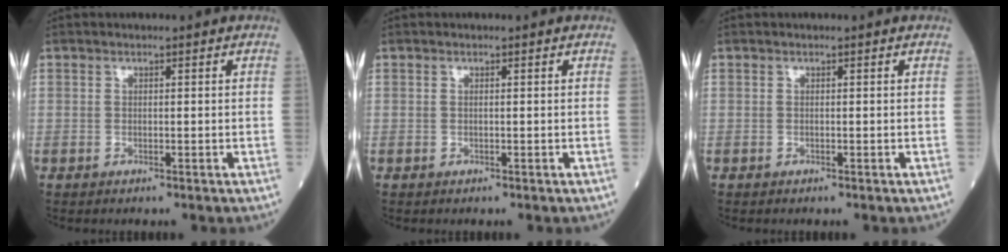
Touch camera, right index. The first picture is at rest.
{"total": 0.0}
{"total": 0.0}